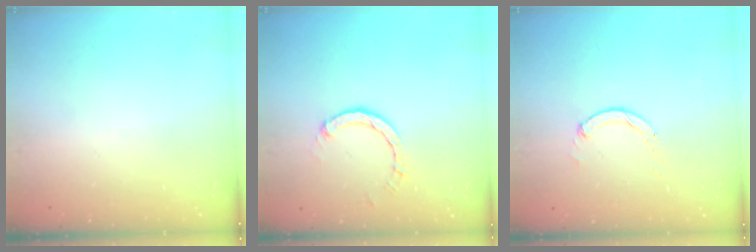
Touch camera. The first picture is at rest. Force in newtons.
{"total": 3.0, "press": 3.0, "slide": 0.3}
{"total": 1.2, "press": 1.2, "slide": 0.3}